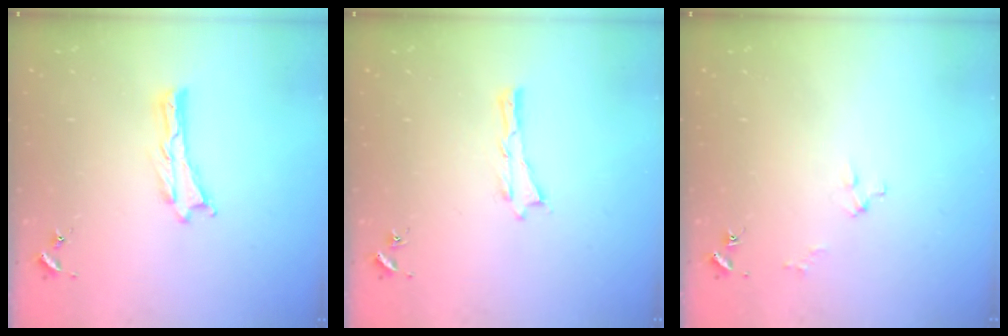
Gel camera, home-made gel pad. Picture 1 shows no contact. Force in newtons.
{"total": 0.0}
{"total": 2.0, "press": 2.0, "slide": 0.1}